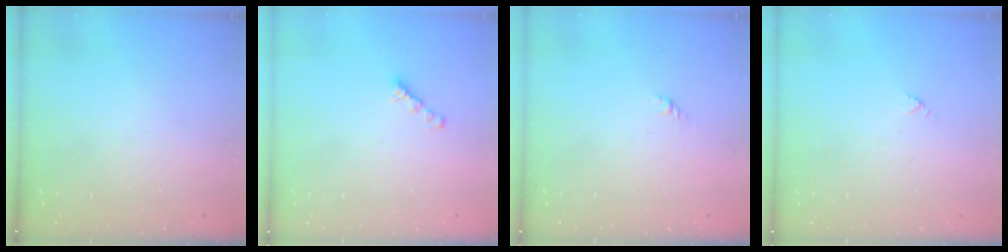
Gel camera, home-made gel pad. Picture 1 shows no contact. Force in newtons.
{"total": 2.7, "press": 2.7, "slide": 0.2}
{"total": 1.7, "press": 1.6, "slide": 0.7}
{"total": 2.9, "press": 2.9, "slide": 0.3}